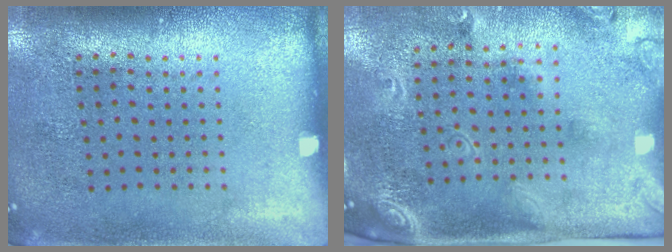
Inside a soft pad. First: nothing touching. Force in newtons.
{"total": 2.5, "press": 1.7, "slide": 1.8}